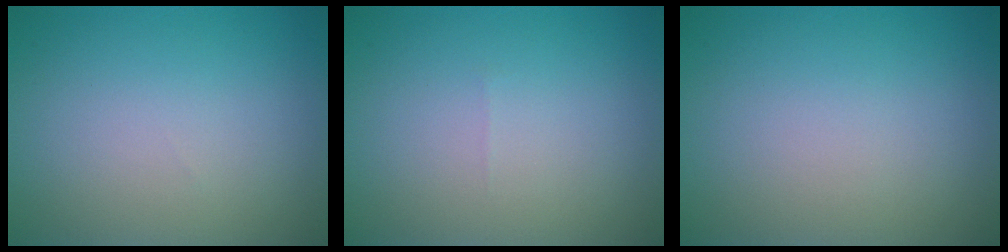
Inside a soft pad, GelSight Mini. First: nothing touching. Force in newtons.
{"total": 0.0}
{"total": 0.0}